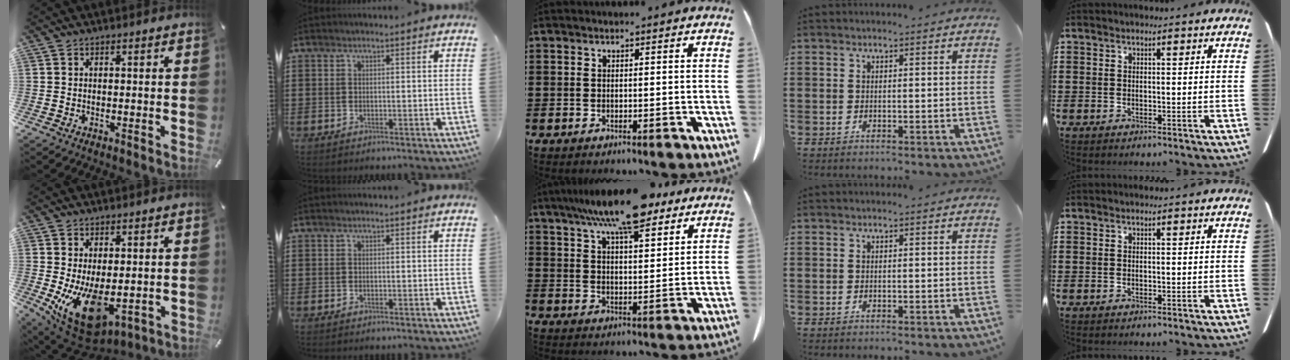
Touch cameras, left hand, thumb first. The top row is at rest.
{"thumb": {"total": 13.7, "force": [-2.4, 7.5, 11.3], "torque": [-0.190, -0.005, -0.030]}, "middle": {"total": 11.9, "force": [9.3, 2.6, 7.0], "torque": [-0.134, -0.021, 0.163]}}